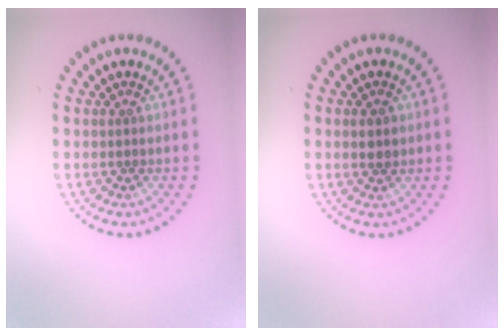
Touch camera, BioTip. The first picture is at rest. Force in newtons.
{"total": 1.6, "press": 1.6, "slide": 0.3}